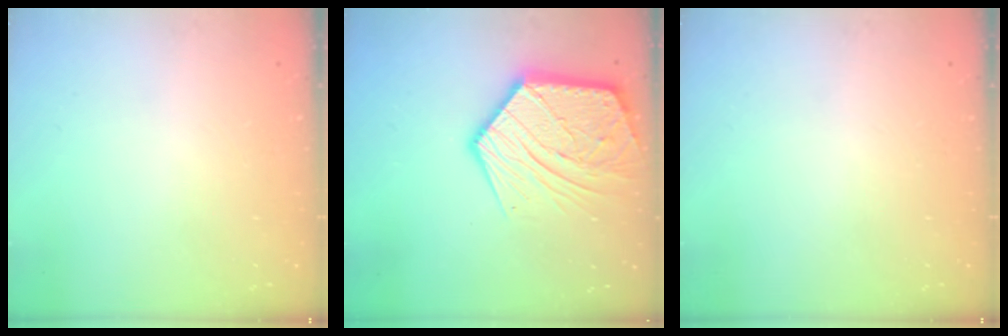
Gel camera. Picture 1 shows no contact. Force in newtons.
{"total": 20.1, "press": 20.0, "slide": 1.9}
{"total": 0.0}